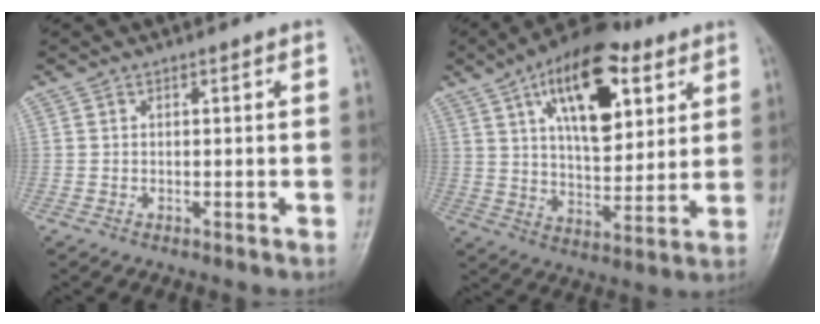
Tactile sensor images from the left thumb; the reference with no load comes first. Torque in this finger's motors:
{"motor_torque": [0.27, 1.04, 0.27, -0.52, 0.15]}